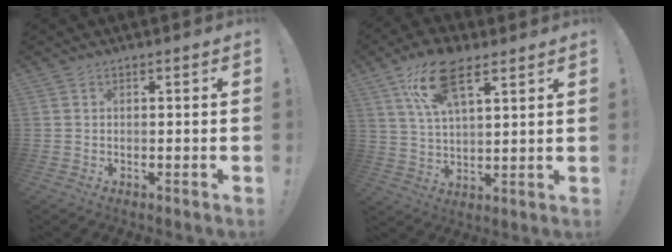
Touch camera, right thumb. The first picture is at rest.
{"total": 15.7, "force": [8.8, 6.8, 11.1], "torque": [-0.191, -0.024, 0.156]}